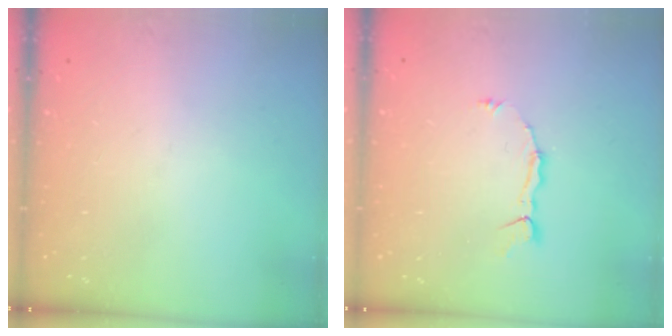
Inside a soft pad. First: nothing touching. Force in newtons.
{"total": 3.3, "press": 3.3, "slide": 0.2}